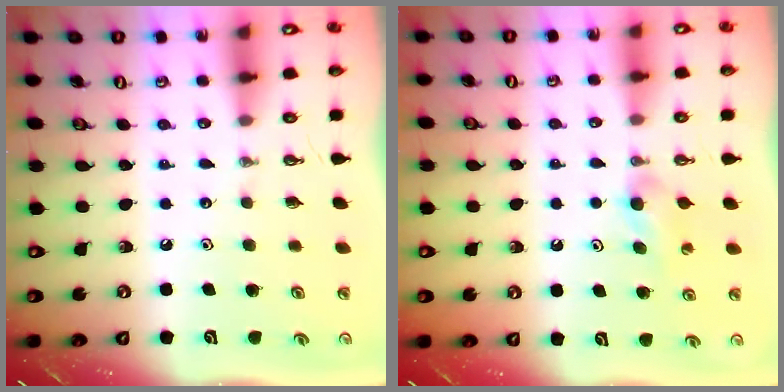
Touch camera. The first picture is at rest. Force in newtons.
{"total": 4.2, "press": 4.1, "slide": 0.6}